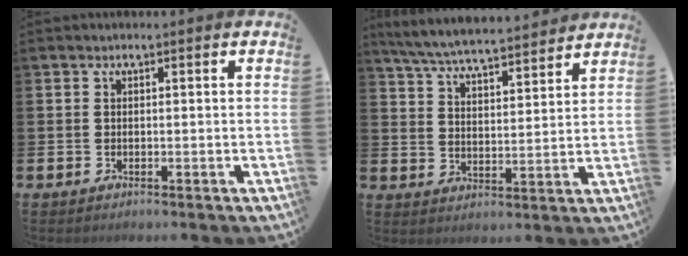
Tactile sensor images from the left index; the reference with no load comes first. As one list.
[{"total": 6.5, "force": [6.3, 0.5, 1.5], "torque": [-0.059, -0.043, 0.111]}]